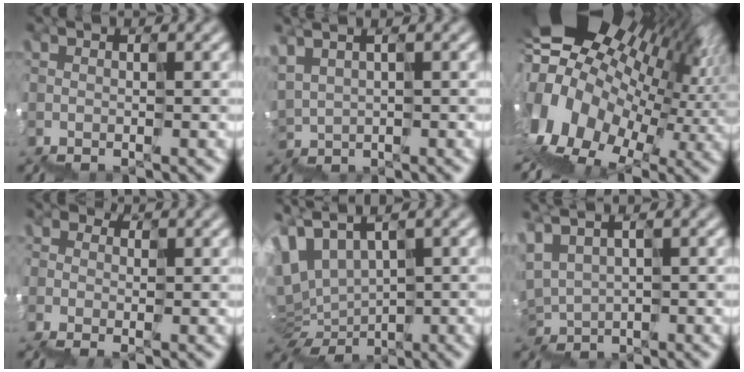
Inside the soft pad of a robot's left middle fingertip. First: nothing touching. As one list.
[{"total": 1.7, "force": [1.7, 0.4, -0.1], "torque": [-0.039, 0.009, 0.043]}, {"total": 16.1, "force": [1.8, 11.4, 11.2], "torque": [-0.210, 0.007, 0.047]}, {"total": 1.1, "force": [-0.8, 0.8, 0.1], "torque": [-0.022, -0.001, -0.012]}, {"total": 4.5, "force": [0.7, 2.8, 3.5], "torque": [-0.110, 0.002, 0.032]}, {"total": 1.8, "force": [1.6, 0.7, -0.2], "torque": [-0.043, 0.010, 0.038]}]